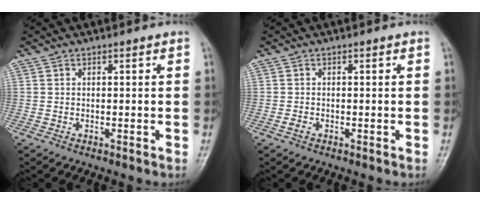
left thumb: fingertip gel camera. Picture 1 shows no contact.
{"total": 1.0, "force": [-0.6, 0.6, 0.5], "torque": [-0.013, -0.001, -0.014]}